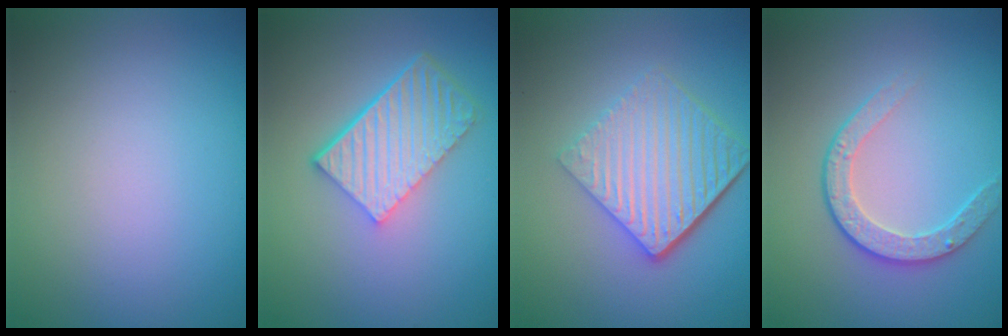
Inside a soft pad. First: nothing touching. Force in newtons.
{"total": 5.8, "press": 4.0, "slide": 4.2}
{"total": 6.2, "press": 4.1, "slide": 4.6}
{"total": 2.6, "press": 2.0, "slide": 1.7}